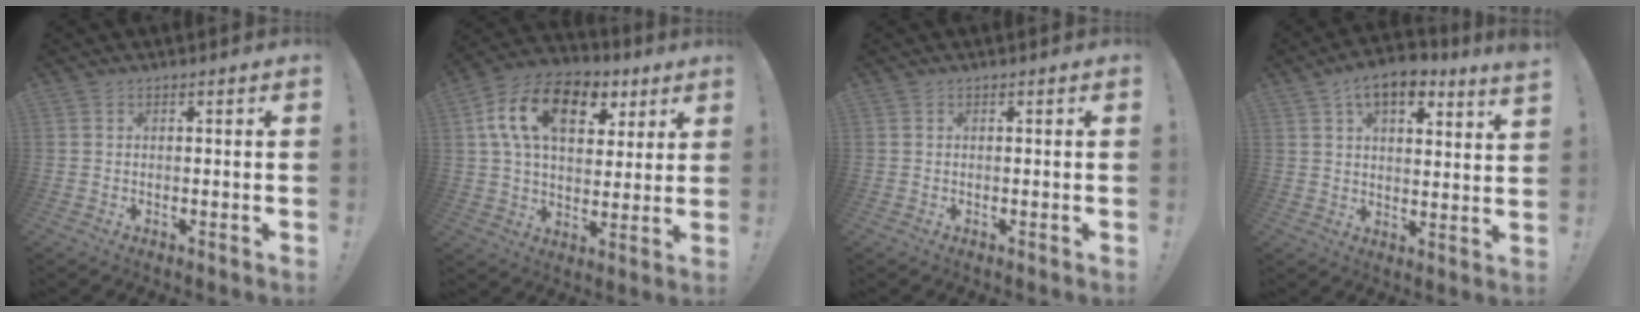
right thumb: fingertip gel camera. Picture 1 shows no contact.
{"total": 18.3, "force": [7.5, 11.2, 12.3], "torque": [-0.195, -0.018, 0.136]}
{"total": 0.0}
{"total": 9.4, "force": [6.2, 3.5, 6.2], "torque": [-0.097, -0.027, 0.110]}